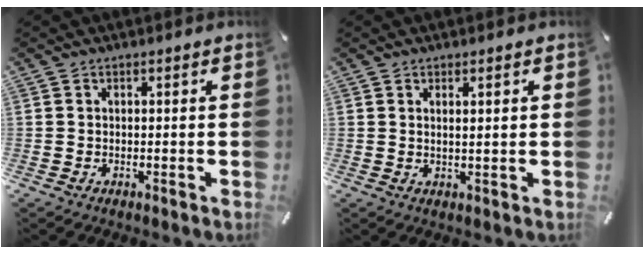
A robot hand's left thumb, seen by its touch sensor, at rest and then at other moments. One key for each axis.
{"total": 1.8, "fx": 0.8, "fy": 0.0, "fz": 1.6, "tx": -0.031, "ty": -0.004, "tz": 0.014}